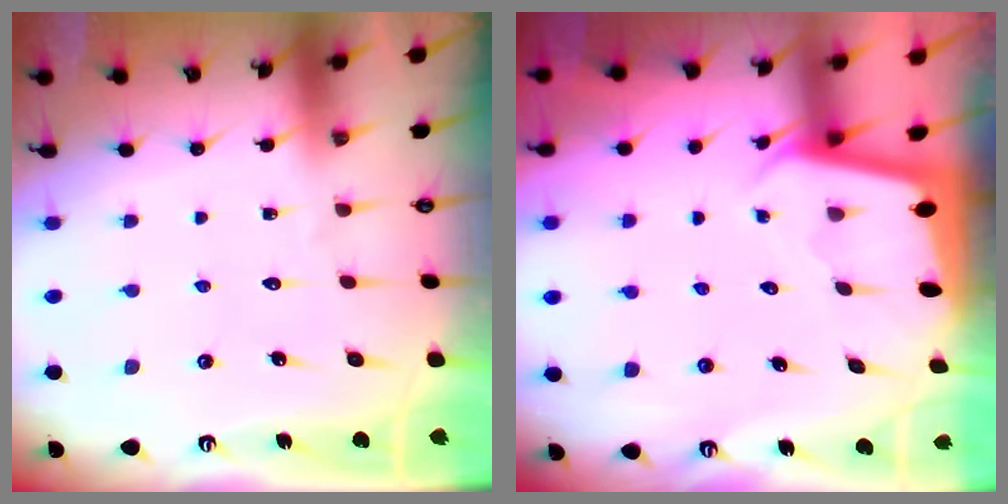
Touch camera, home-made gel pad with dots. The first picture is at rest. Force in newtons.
{"total": 1.8, "press": 1.8, "slide": 0.1}